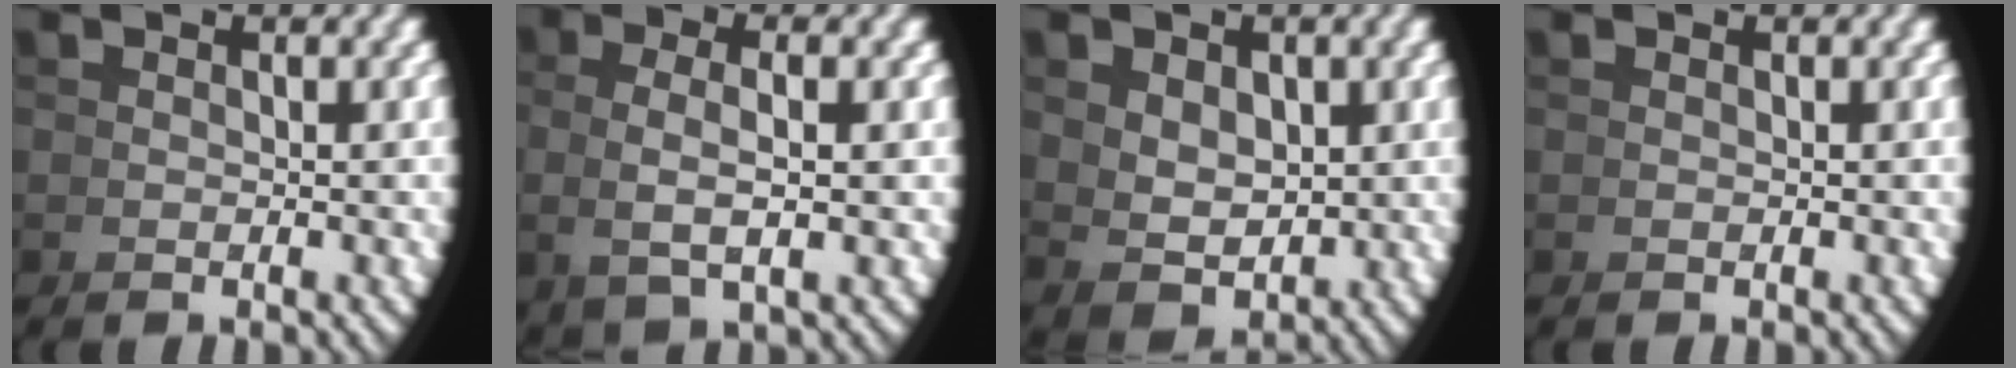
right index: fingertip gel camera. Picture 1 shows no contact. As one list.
[{"total": 3.2, "force": [0.9, 0.5, 3.0], "torque": [-0.053, 0.008, 0.022]}, {"total": 3.0, "force": [1.0, 1.9, 2.2], "torque": [-0.039, -0.011, 0.035]}, {"total": 0.0}]